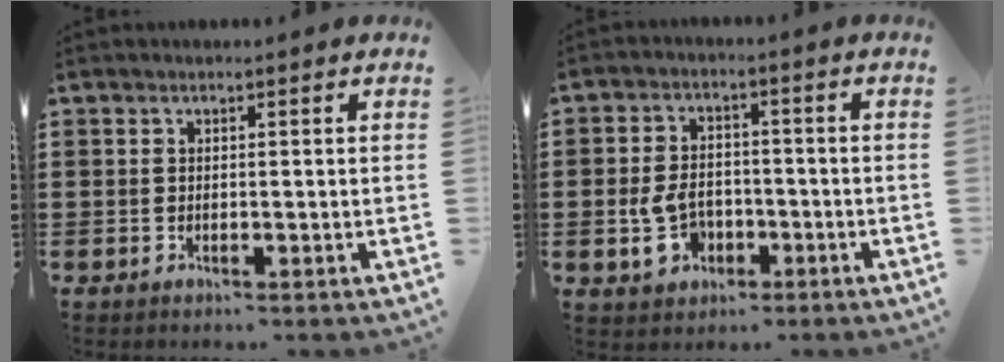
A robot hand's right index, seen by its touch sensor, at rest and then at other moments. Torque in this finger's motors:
{"motor_torque": [1.07, 1.06, 0.28, 0.13]}